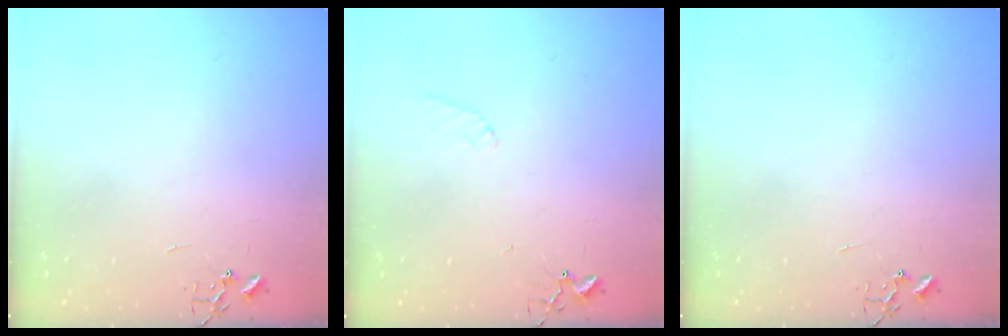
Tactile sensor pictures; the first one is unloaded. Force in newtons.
{"total": 5.0, "press": 4.9, "slide": 0.7}
{"total": 0.0}